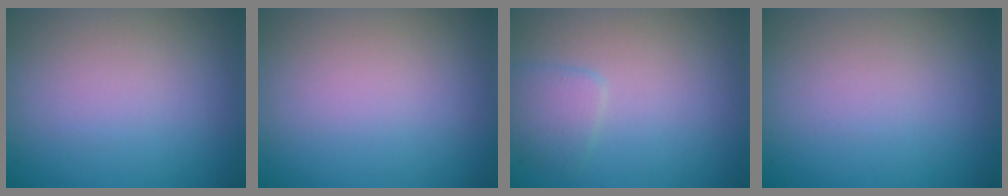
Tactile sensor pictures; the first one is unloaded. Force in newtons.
{"total": 0.0}
{"total": 1.6, "press": 1.6, "slide": 0.0}
{"total": 0.0}